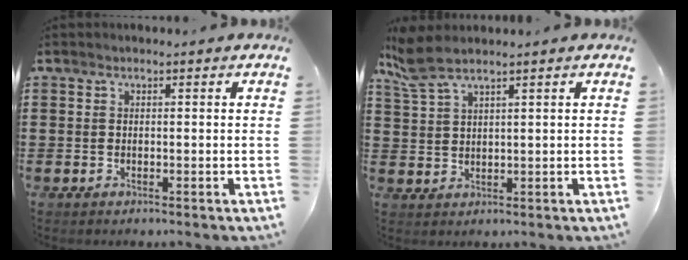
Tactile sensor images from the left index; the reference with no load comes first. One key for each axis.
{"total": 4.4, "fx": 3.2, "fy": 0.7, "fz": 2.8, "tx": -0.075, "ty": -0.004, "tz": 0.057}